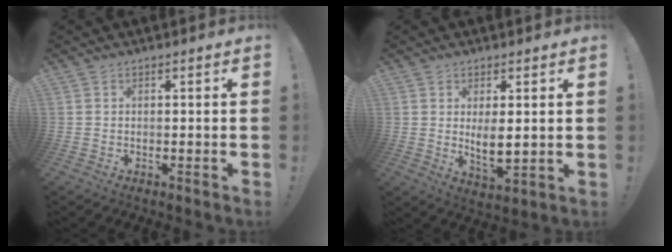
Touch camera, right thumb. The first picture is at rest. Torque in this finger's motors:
{"motor_torque": [-0.25, 0.49, 0.00, 0.07, 0.07]}